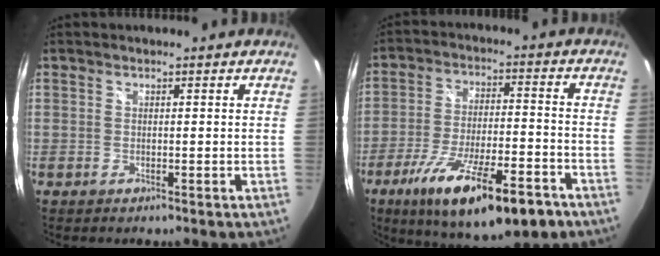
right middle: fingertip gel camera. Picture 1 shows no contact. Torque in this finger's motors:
{"motor_torque": [2.14, 0.00, 0.42, 0.21]}